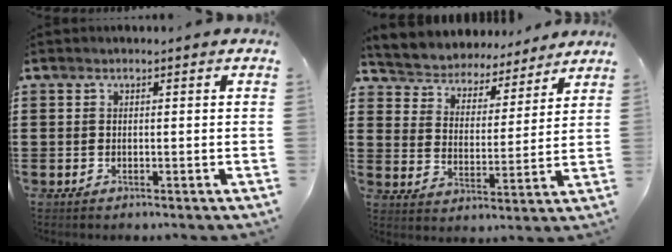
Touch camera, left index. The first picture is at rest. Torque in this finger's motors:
{"motor_torque": [1.29, -0.84, 0.56, 0.10]}